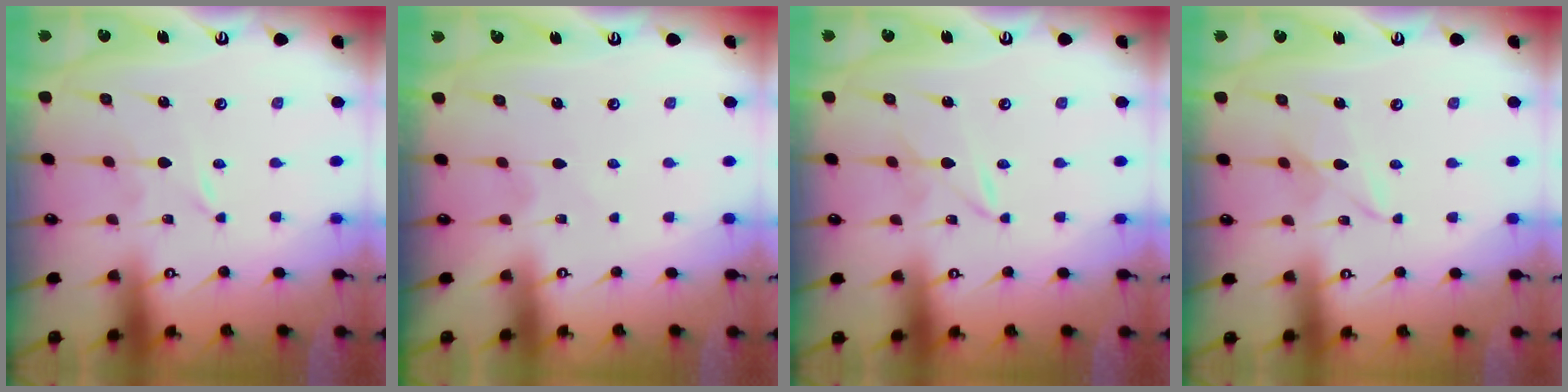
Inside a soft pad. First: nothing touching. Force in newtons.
{"total": 1.7, "press": 1.7, "slide": 0.2}
{"total": 1.6, "press": 1.6, "slide": 0.2}
{"total": 3.7, "press": 3.7, "slide": 0.4}